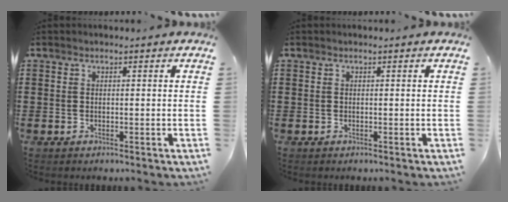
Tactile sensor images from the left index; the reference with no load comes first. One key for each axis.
{"total": 0.0}